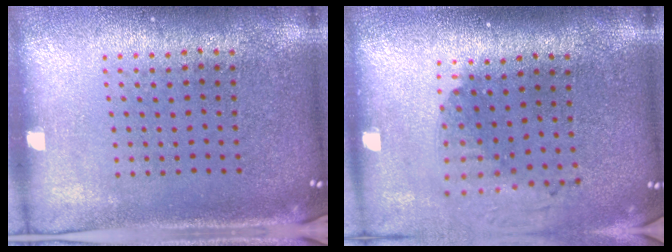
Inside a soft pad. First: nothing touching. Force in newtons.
{"total": 2.0, "press": 1.5, "slide": 1.4}